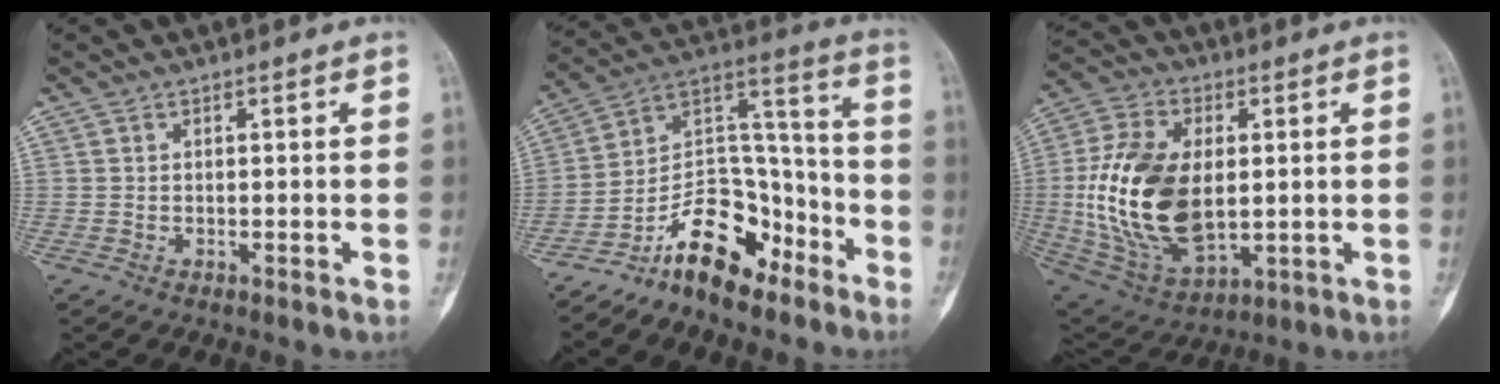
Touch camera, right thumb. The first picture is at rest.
{"total": 14.8, "force": [-10.2, 7.4, 7.9], "torque": [-0.100, 0.108, -0.186]}
{"total": 21.5, "force": [0.6, 12.8, 17.3], "torque": [-0.334, -0.010, 0.027]}